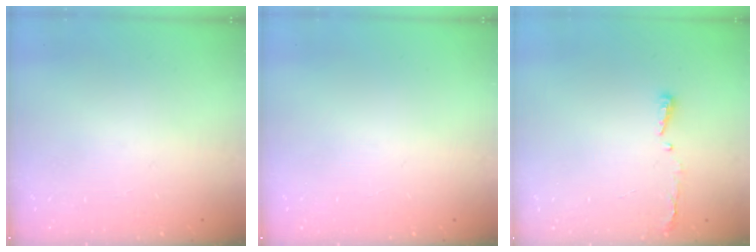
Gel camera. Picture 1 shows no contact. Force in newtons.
{"total": 0.0}
{"total": 3.7, "press": 3.7, "slide": 0.6}